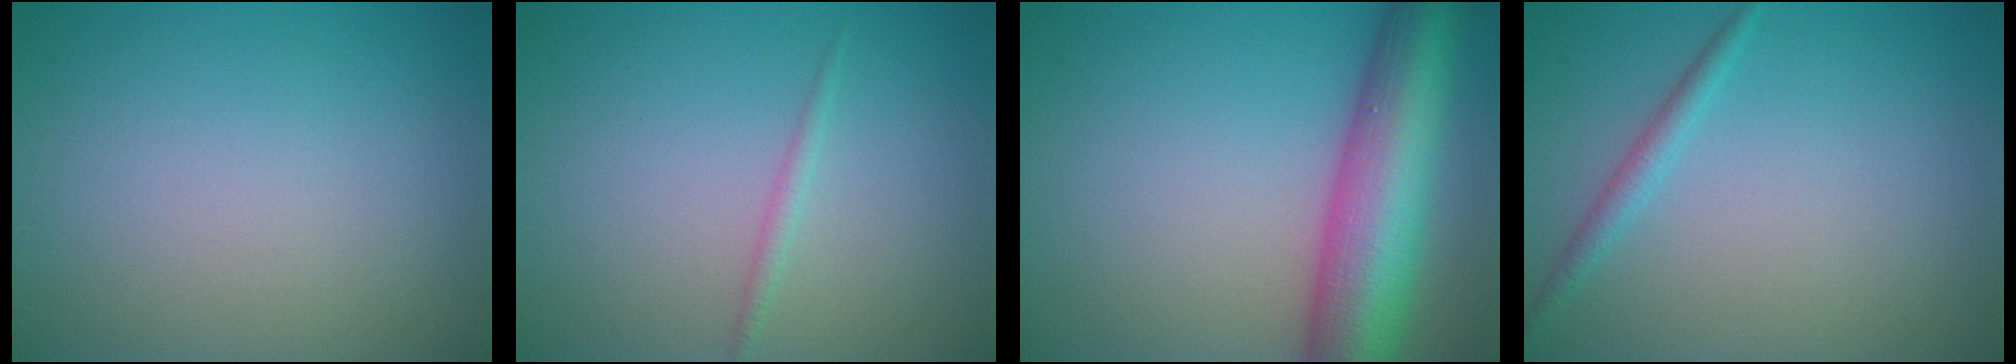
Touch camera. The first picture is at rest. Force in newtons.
{"total": 0.9, "press": 0.9, "slide": 0.1}
{"total": 10.8, "press": 10.8, "slide": 0.1}
{"total": 1.4, "press": 1.4, "slide": 0.1}